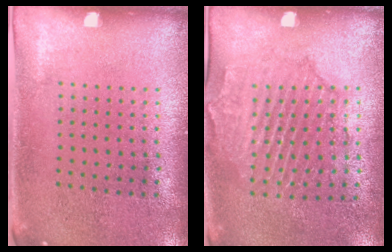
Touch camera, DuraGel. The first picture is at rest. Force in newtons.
{"total": 1.6, "press": 1.6, "slide": 0.2}